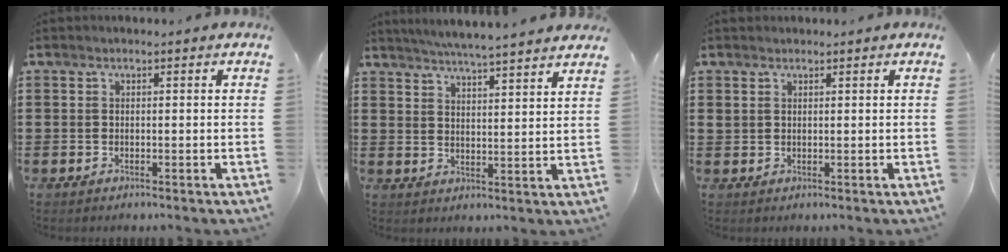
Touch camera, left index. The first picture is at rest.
{"total": 4.6, "force": [4.4, -0.9, 1.0], "torque": [-0.038, -0.028, 0.075]}
{"total": 1.4, "force": [1.2, 0.8, 0.1], "torque": [-0.005, 0.002, 0.025]}